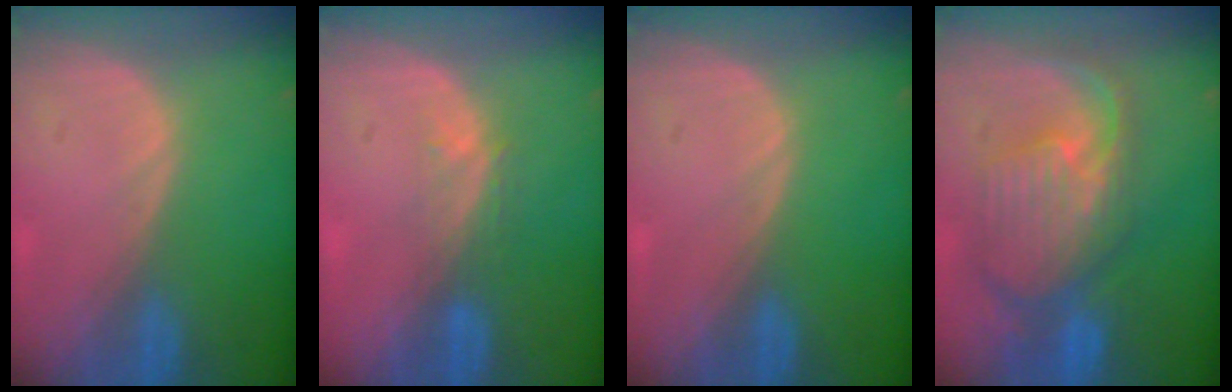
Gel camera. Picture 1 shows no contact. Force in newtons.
{"total": 2.9, "press": 2.4, "slide": 1.7}
{"total": 0.0}
{"total": 10.6, "press": 9.5, "slide": 4.8}